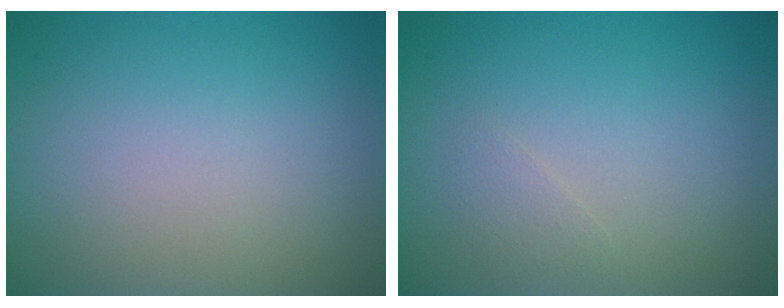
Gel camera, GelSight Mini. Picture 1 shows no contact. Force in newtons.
{"total": 0.8, "press": 0.8, "slide": 0.0}